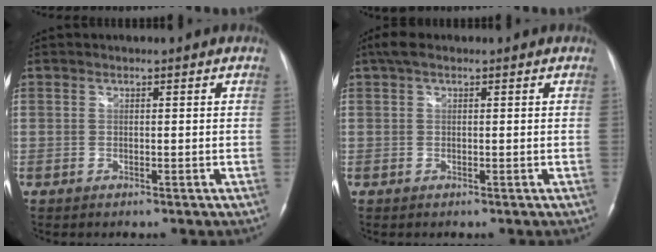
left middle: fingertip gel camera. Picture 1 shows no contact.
{"total": 2.7, "force": [1.5, 1.1, 1.9], "torque": [-0.045, 0.027, 0.030]}